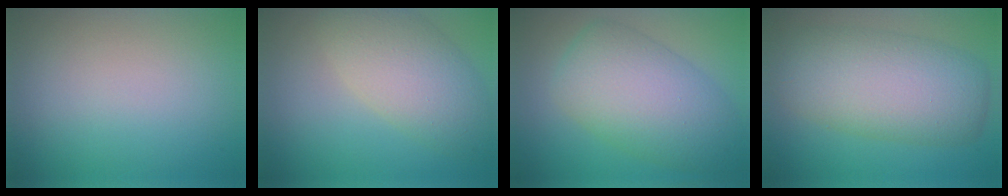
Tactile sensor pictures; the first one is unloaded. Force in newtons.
{"total": 6.4, "press": 6.4, "slide": 0.6}
{"total": 8.7, "press": 8.6, "slide": 0.4}
{"total": 8.9, "press": 8.9, "slide": 0.1}